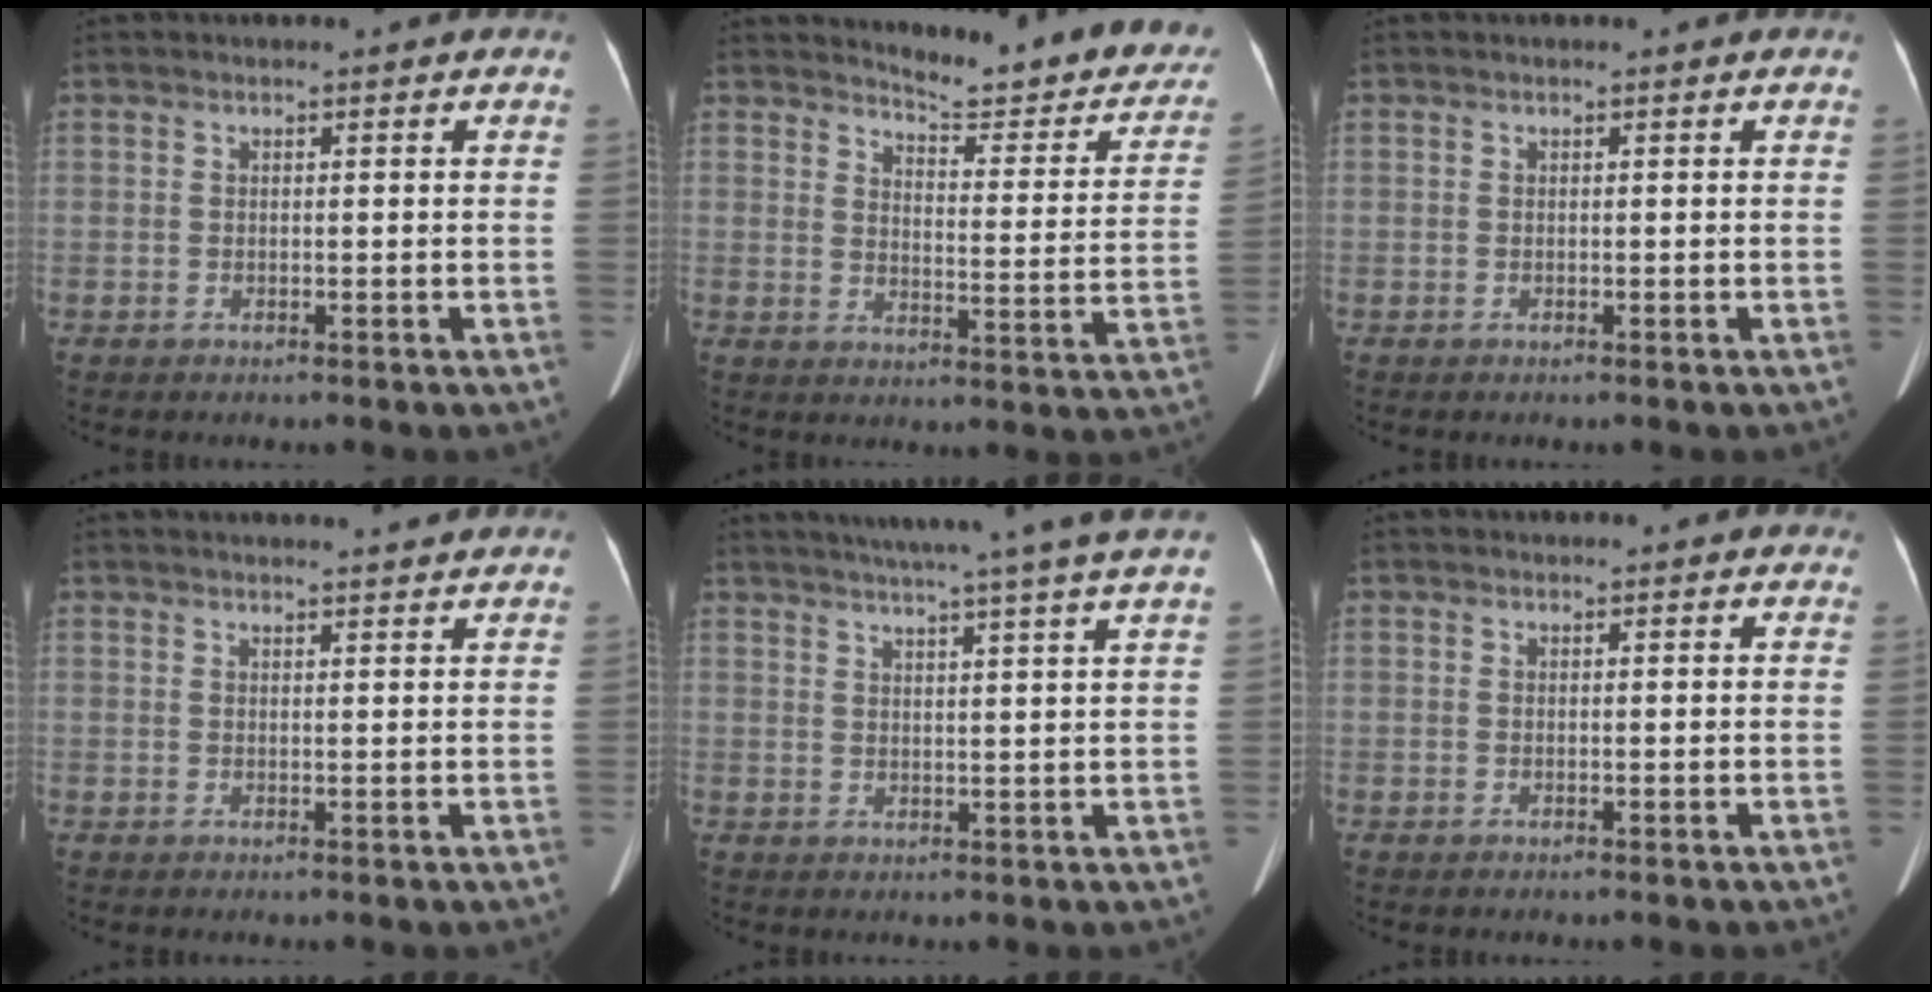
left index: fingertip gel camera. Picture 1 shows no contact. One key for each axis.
{"total": 16.9, "fx": 15.5, "fy": 2.7, "fz": 6.2, "tx": -0.057, "ty": -0.073, "tz": 0.169}
{"total": 0.0}
{"total": 6.9, "fx": 6.6, "fy": 0.2, "fz": 2.0, "tx": -0.026, "ty": 0.018, "tz": 0.067}
{"total": 15.8, "fx": 13.3, "fy": -1.8, "fz": 8.4, "tx": -0.132, "ty": -0.006, "tz": 0.165}
{"total": 4.2, "fx": 3.7, "fy": 1.6, "fz": 1.2, "tx": -0.008, "ty": 0.019, "tz": 0.030}